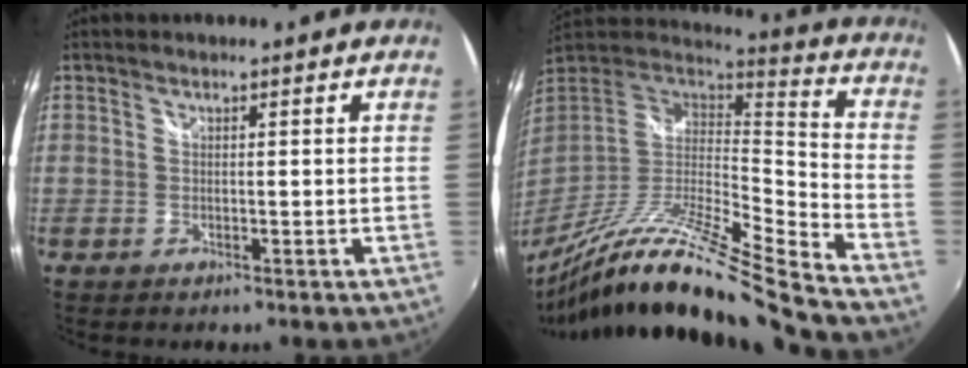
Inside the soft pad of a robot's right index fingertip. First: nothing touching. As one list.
[{"total": 24.1, "force": [-18.0, 0.1, 16.0], "torque": [-0.266, -0.045, -0.319]}]